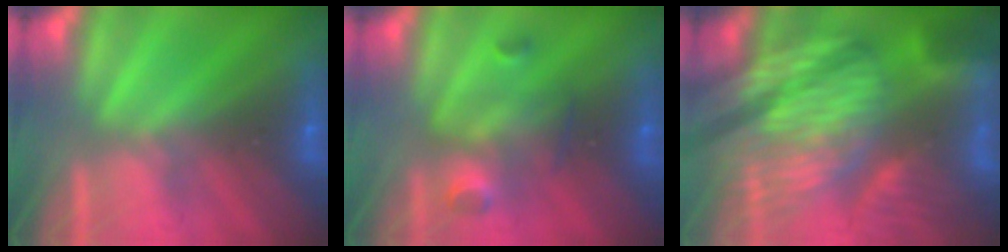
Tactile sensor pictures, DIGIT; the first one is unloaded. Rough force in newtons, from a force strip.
{"total": 3.0}
{"total": 8.1}